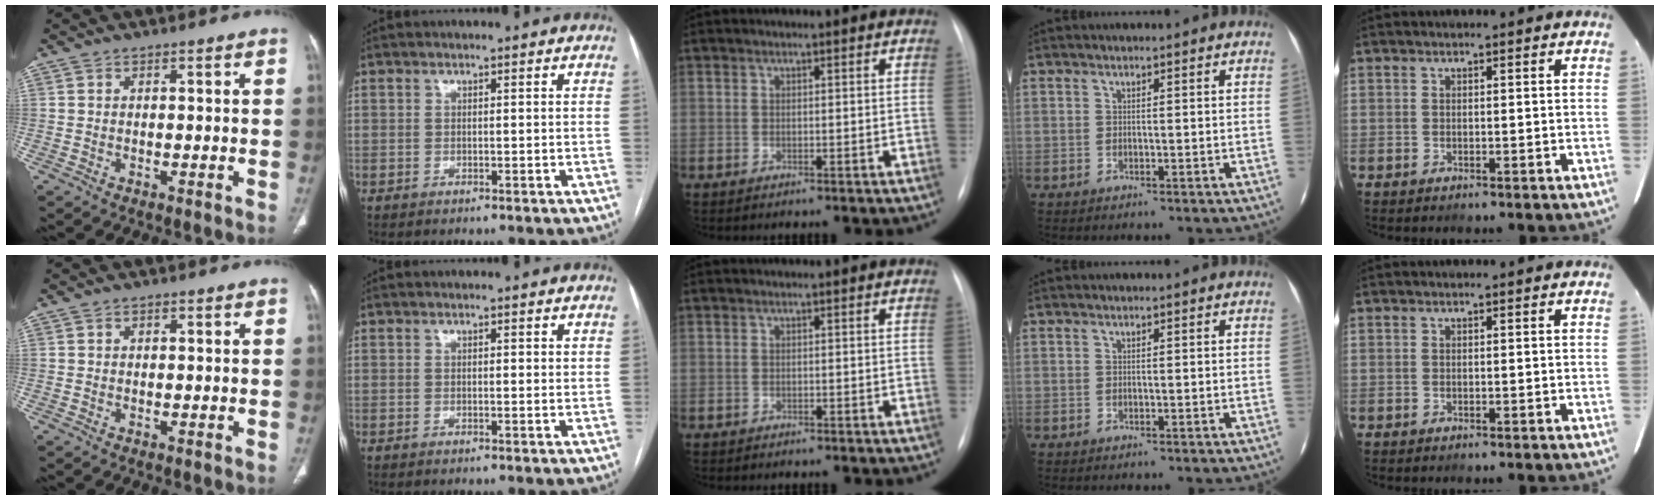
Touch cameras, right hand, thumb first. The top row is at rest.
{"thumb": {"total": 0.7, "force": [0.2, 0.5, 0.3], "torque": [-0.001, 0.001, 0.002]}, "index": {"total": 0.7, "force": [0.3, 0.3, 0.5], "torque": [-0.012, 0.000, 0.003]}}